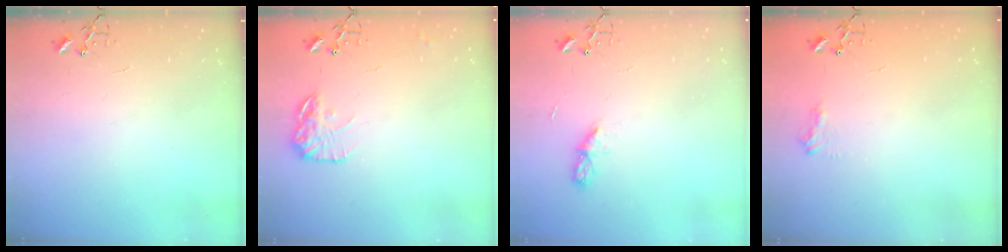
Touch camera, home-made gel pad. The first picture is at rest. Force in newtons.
{"total": 12.1, "press": 12.1, "slide": 0.5}
{"total": 5.1, "press": 5.0, "slide": 0.6}
{"total": 7.9, "press": 7.9, "slide": 0.6}